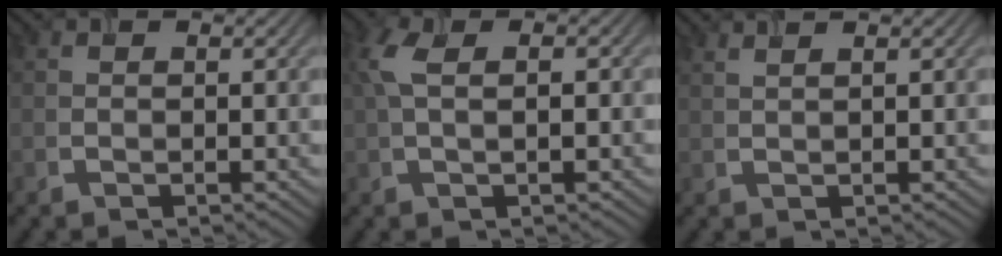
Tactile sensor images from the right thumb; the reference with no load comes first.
{"total": 3.9, "force": [0.6, 1.5, 3.6], "torque": [-0.084, 0.010, 0.010]}
{"total": 1.8, "force": [1.3, 0.4, 1.1], "torque": [-0.018, 0.003, 0.016]}